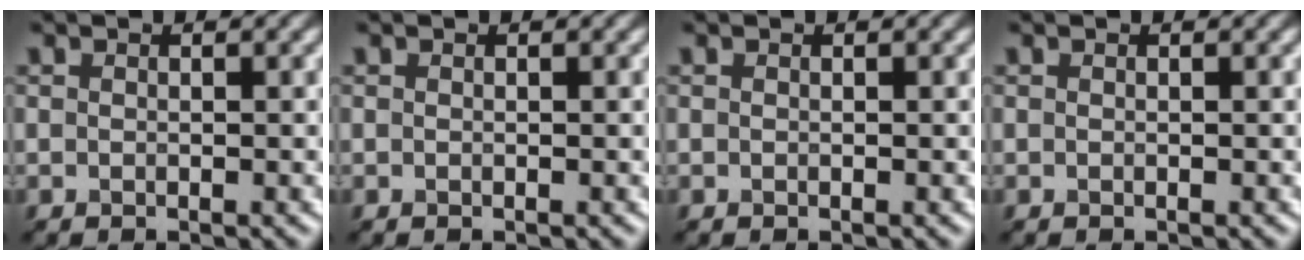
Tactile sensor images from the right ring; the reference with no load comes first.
{"total": 0.0}
{"total": 0.0}
{"total": 0.0}